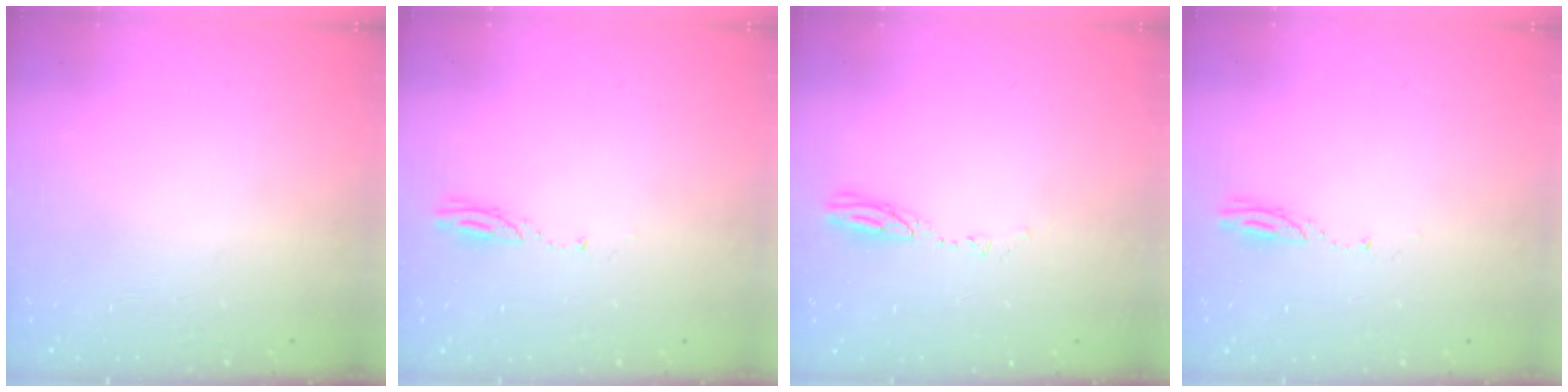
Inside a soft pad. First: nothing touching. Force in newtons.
{"total": 3.2, "press": 3.2, "slide": 0.3}
{"total": 5.2, "press": 5.2, "slide": 0.4}
{"total": 3.2, "press": 3.2, "slide": 0.3}